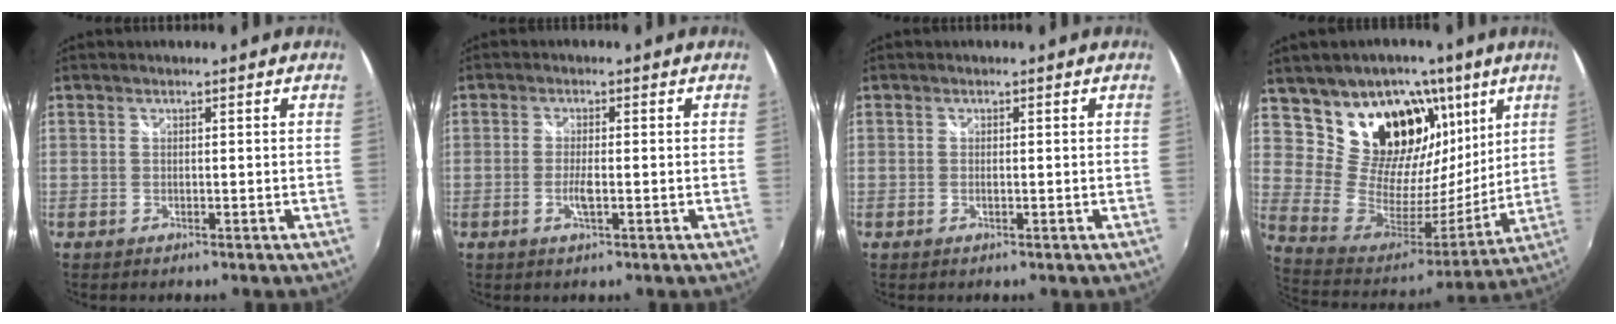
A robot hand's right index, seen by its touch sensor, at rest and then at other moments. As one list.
[{"total": 2.9, "force": [-1.0, 0.5, 2.7], "torque": [-0.054, -0.006, -0.018]}, {"total": 0.7, "force": [-0.3, 0.2, 0.7], "torque": [-0.014, -0.001, -0.005]}, {"total": 21.5, "force": [12.4, 14.5, 9.8], "torque": [-0.187, 0.002, 0.231]}]